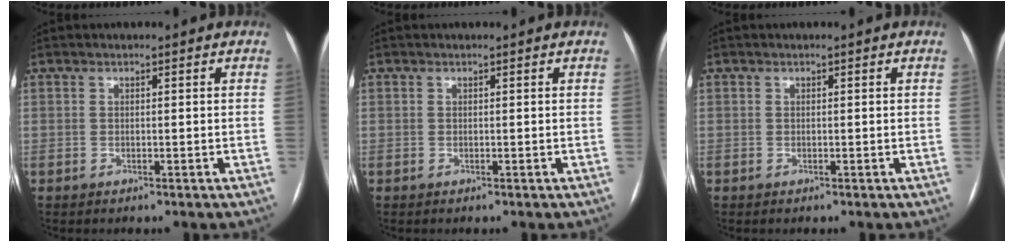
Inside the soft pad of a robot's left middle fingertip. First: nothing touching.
{"total": 0.0}
{"total": 0.0}